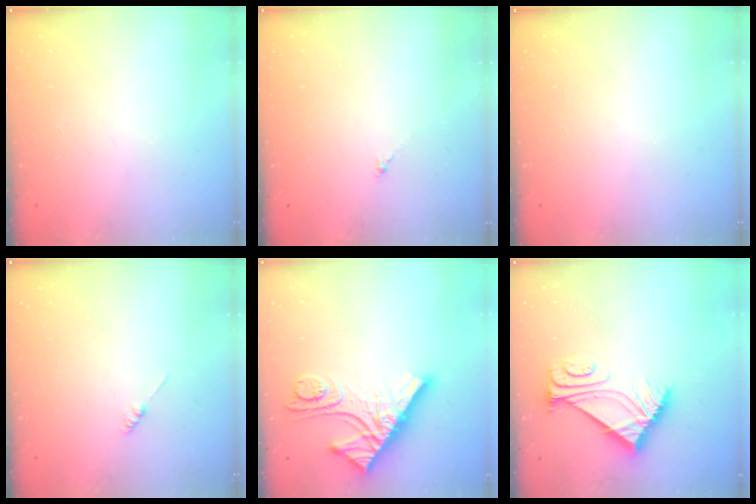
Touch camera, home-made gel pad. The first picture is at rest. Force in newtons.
{"total": 0.0}
{"total": 0.0}
{"total": 0.0}
{"total": 13.4, "press": 13.4, "slide": 1.1}
{"total": 9.8, "press": 9.7, "slide": 0.9}